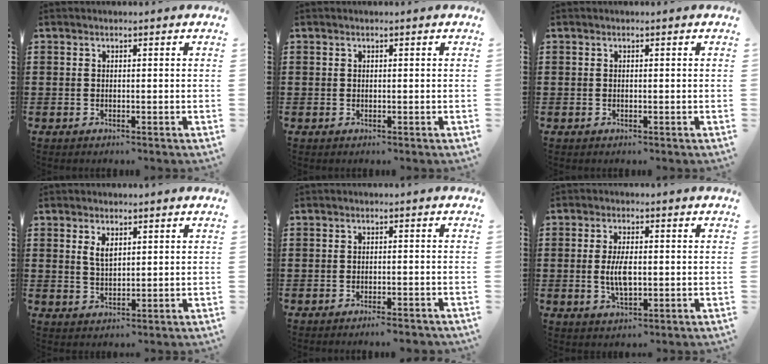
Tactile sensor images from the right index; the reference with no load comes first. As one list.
[{"total": 0.0}, {"total": 0.0}, {"total": 2.6, "force": [1.4, 1.2, 1.8], "torque": [-0.040, 0.002, 0.025]}, {"total": 1.9, "force": [-1.7, -0.1, 0.8], "torque": [-0.016, -0.002, -0.032]}, {"total": 4.9, "force": [-0.1, 2.0, 4.4], "torque": [-0.091, -0.001, -0.004]}]